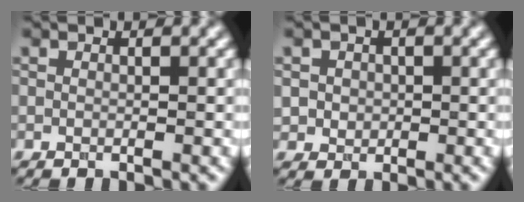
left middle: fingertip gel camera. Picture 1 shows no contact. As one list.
[{"total": 1.6, "force": [0.1, 1.6, 0.4], "torque": [-0.005, -0.004, 0.014]}]